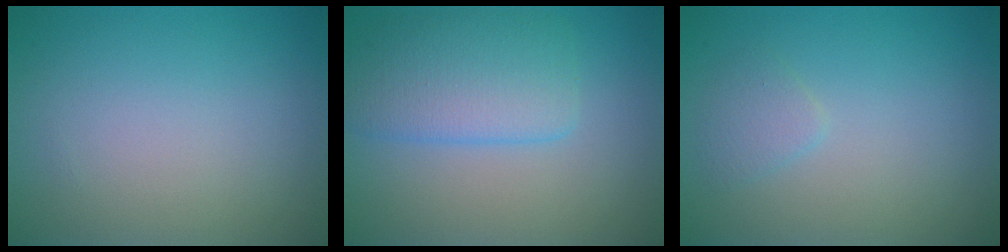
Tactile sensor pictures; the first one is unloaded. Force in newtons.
{"total": 4.5, "press": 4.5, "slide": 0.3}
{"total": 1.2, "press": 1.2, "slide": 0.1}